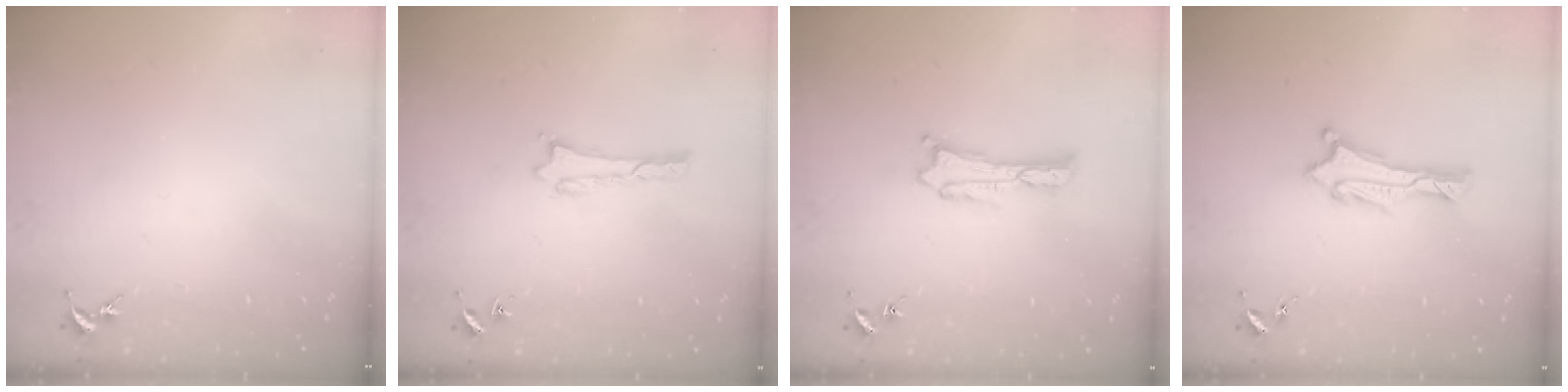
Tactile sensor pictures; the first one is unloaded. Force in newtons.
{"total": 0.0}
{"total": 0.5, "press": 0.5, "slide": 0.2}
{"total": 0.9, "press": 0.8, "slide": 0.1}